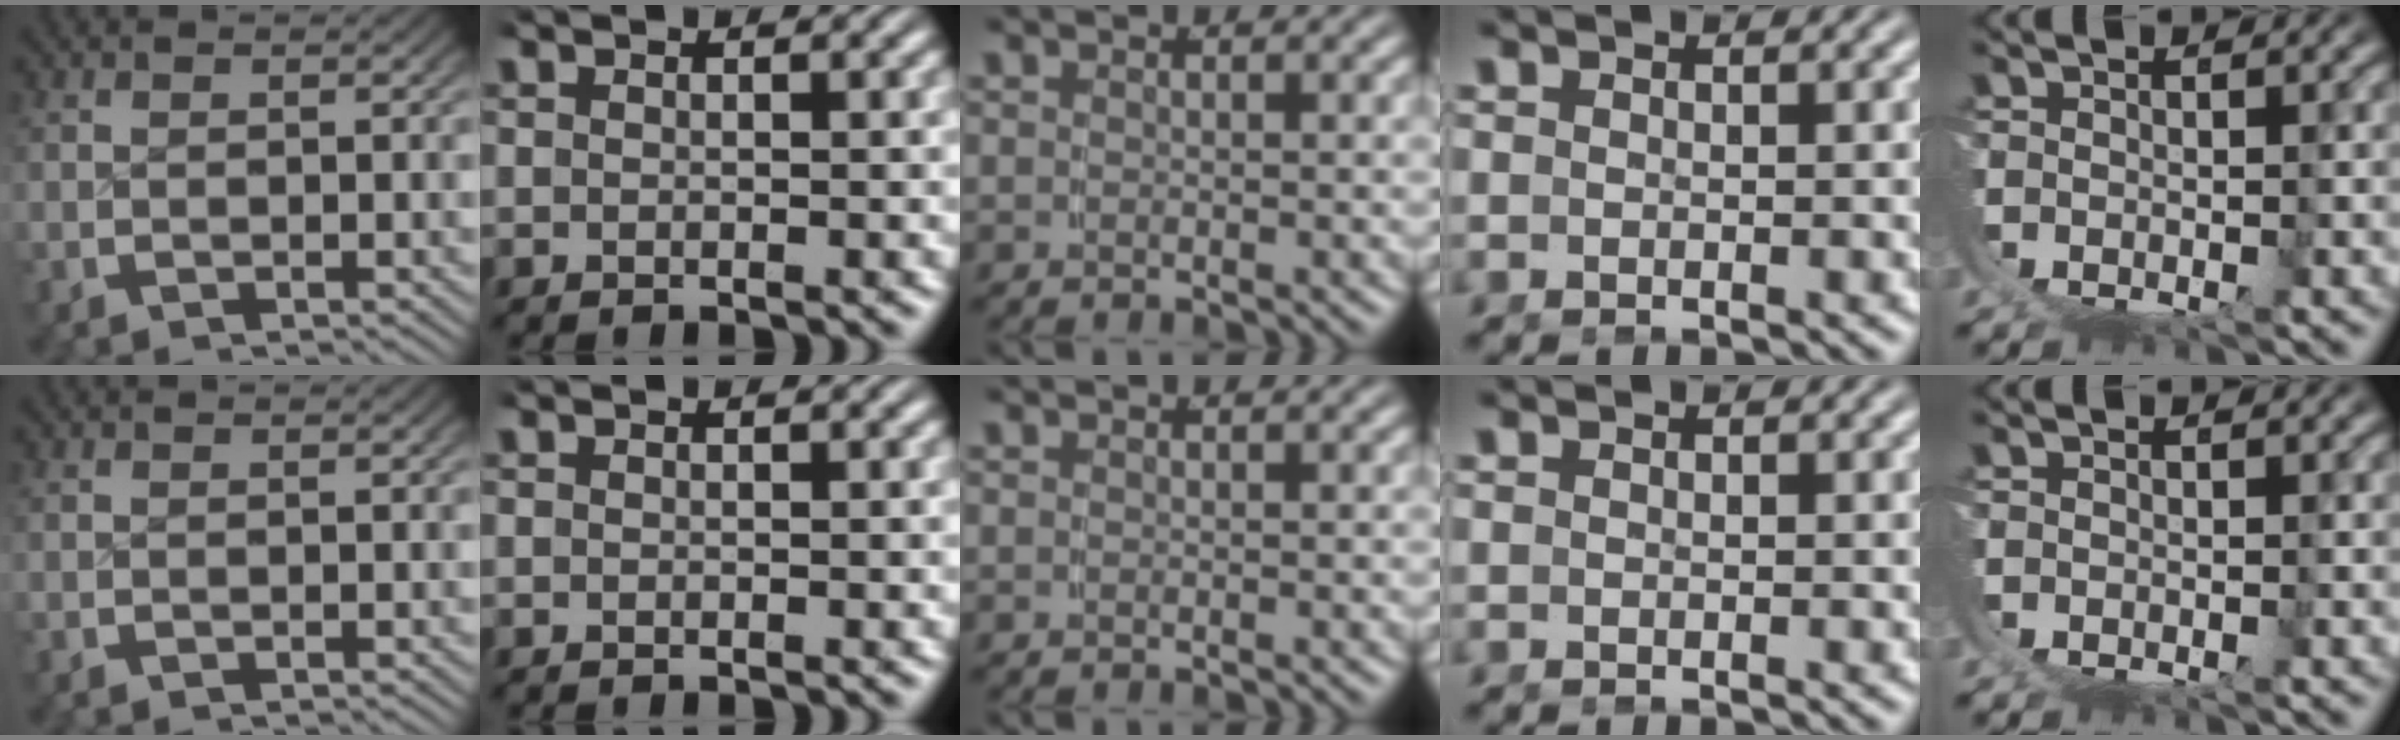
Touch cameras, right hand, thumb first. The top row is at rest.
{}